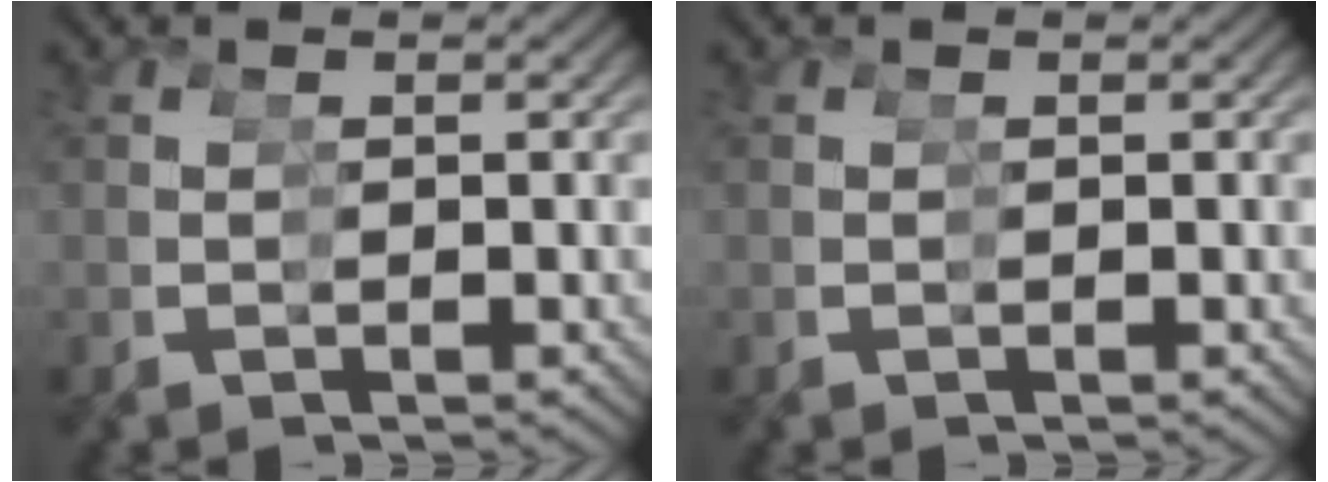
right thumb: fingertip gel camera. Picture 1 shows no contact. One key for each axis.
{"total": 0.0}